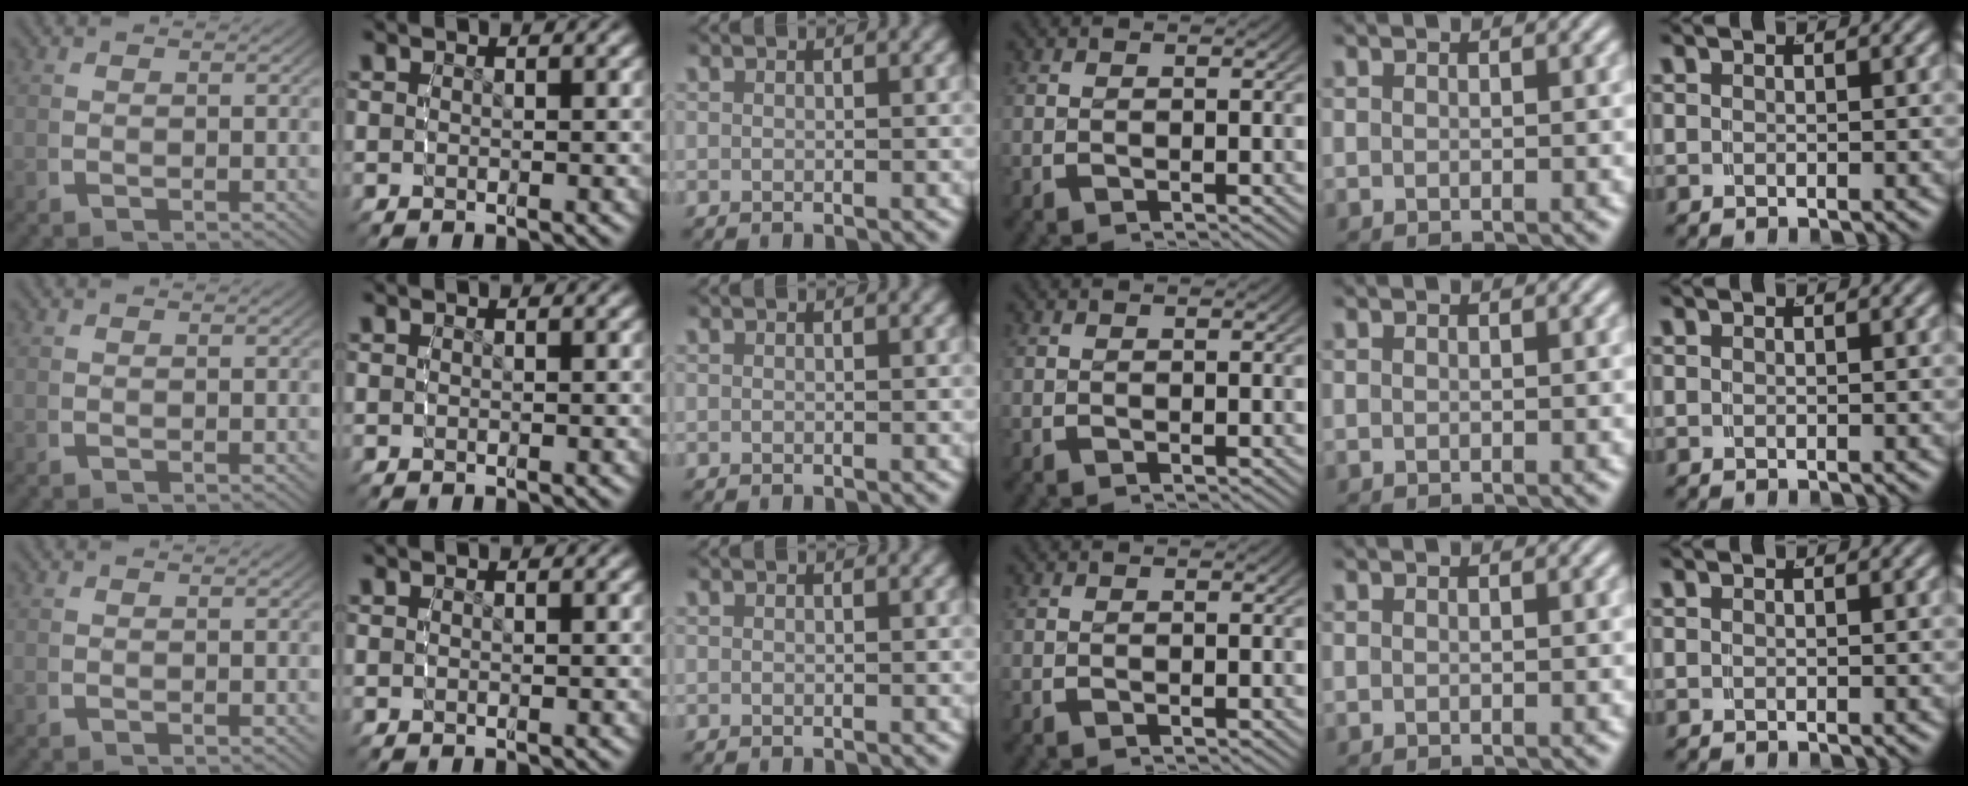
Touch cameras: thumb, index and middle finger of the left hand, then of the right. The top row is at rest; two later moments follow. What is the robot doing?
{"motion": "reach", "object": "coat"}